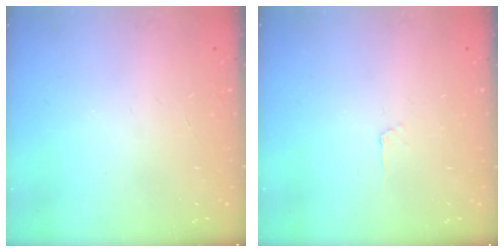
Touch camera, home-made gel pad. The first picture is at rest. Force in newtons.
{"total": 2.5, "press": 2.5, "slide": 0.3}